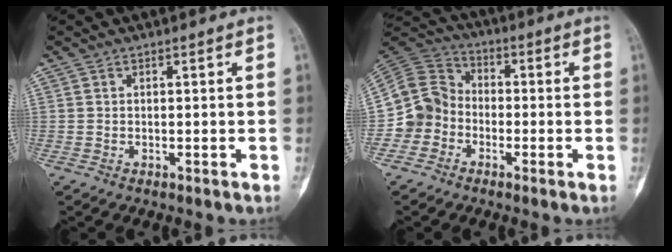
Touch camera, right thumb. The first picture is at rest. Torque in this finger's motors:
{"motor_torque": [0.52, 1.04, 0.16, 0.13, 0.05]}